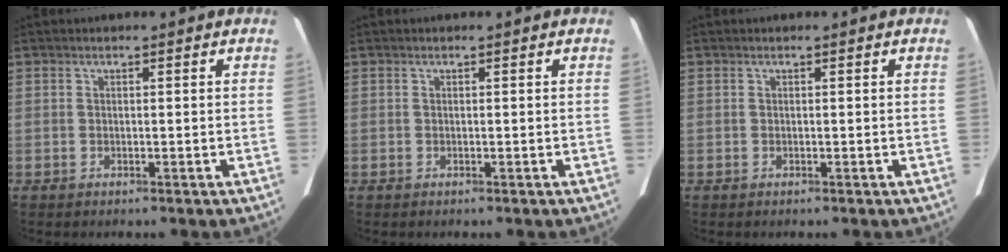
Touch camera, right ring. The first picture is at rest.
{"total": 0.0}
{"total": 0.0}